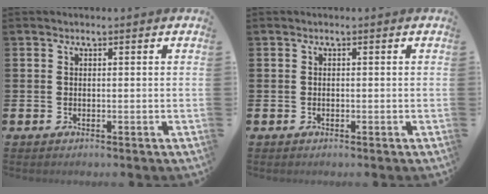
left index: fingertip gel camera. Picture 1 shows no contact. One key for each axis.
{"total": 0.0}